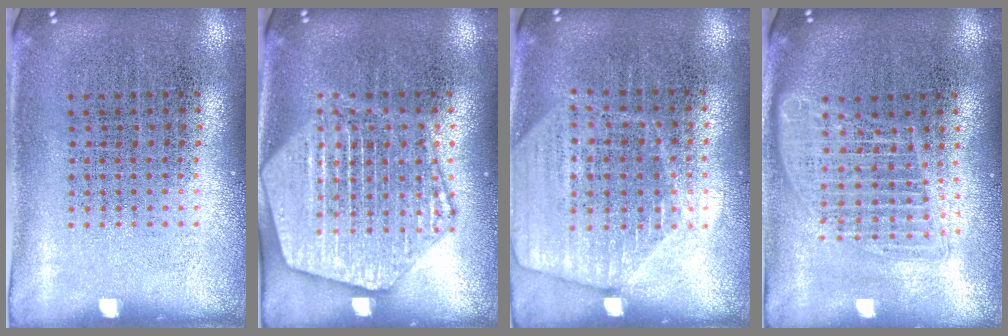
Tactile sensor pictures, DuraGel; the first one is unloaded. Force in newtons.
{"total": 3.9, "press": 3.8, "slide": 0.4}
{"total": 1.7, "press": 1.5, "slide": 0.7}
{"total": 1.6, "press": 1.4, "slide": 0.8}